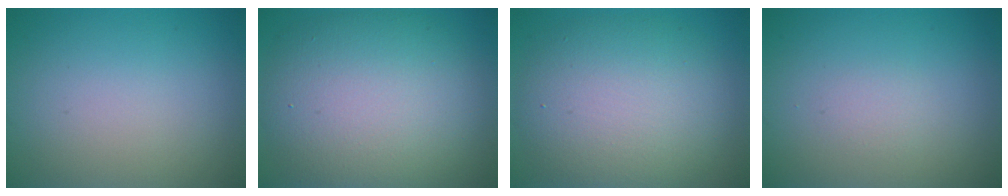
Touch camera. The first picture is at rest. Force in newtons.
{"total": 11.0, "press": 11.0, "slide": 0.4}
{"total": 8.5, "press": 8.5, "slide": 0.3}
{"total": 0.7, "press": 0.7, "slide": 0.0}